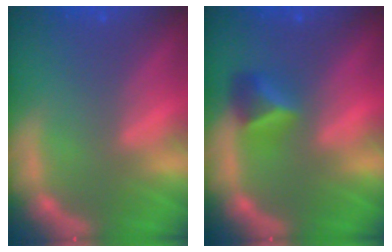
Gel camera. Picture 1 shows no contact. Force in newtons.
{"total": 2.9}